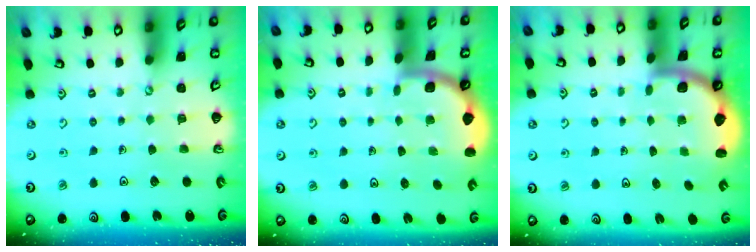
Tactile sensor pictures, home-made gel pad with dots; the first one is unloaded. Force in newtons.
{"total": 1.8, "press": 1.8, "slide": 0.2}
{"total": 1.8, "press": 1.8, "slide": 0.1}